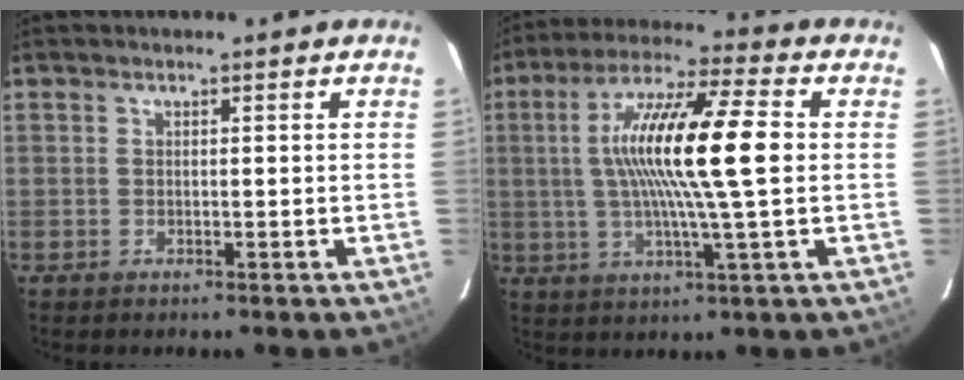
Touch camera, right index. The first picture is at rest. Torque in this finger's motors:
{"motor_torque": [2.08, -0.01, 1.05, 0.21]}